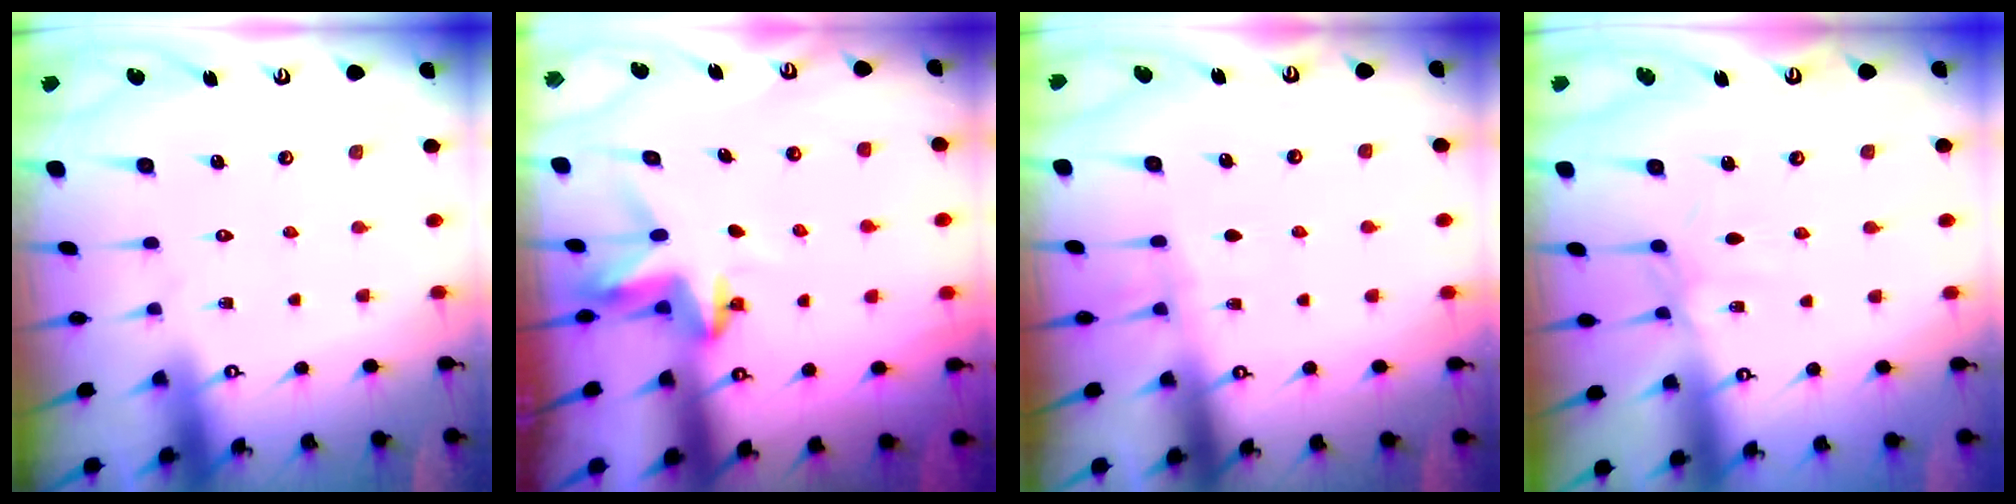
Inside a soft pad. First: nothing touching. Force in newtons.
{"total": 3.7, "press": 3.6, "slide": 0.3}
{"total": 5.6, "press": 5.6, "slide": 0.5}
{"total": 2.7, "press": 2.7, "slide": 0.3}